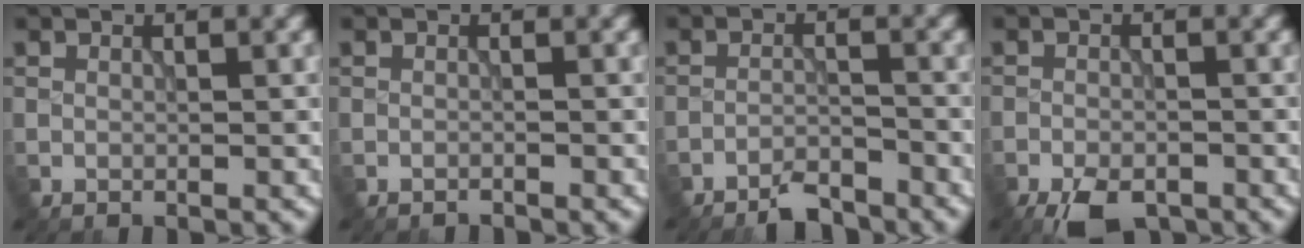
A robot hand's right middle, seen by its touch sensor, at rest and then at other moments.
{"total": 0.6, "force": [-0.5, -0.1, -0.2], "torque": [0.004, -0.003, -0.009]}
{"total": 3.3, "force": [-3.0, 0.6, 1.1], "torque": [-0.015, -0.002, -0.059]}
{"total": 4.1, "force": [-3.1, 1.7, 2.2], "torque": [-0.033, -0.008, -0.055]}